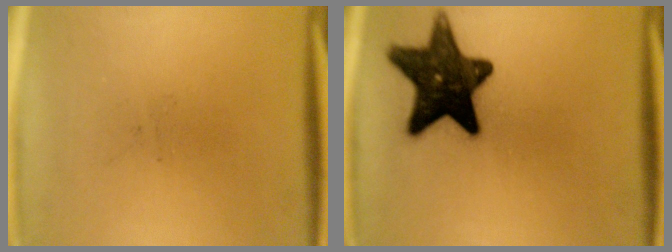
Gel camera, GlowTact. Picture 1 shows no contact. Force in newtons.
{"total": 15.5}